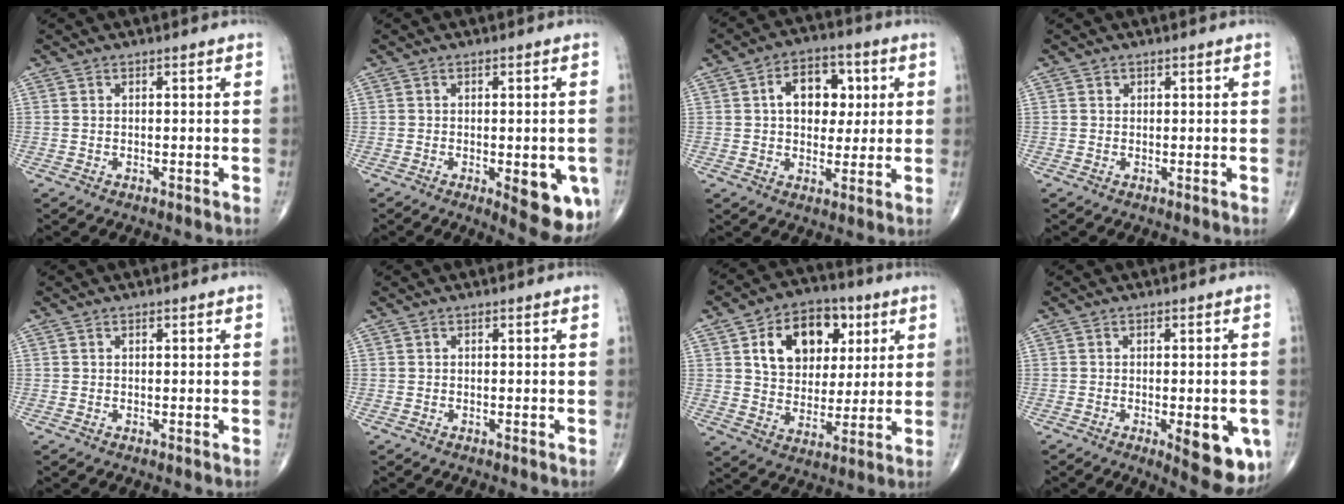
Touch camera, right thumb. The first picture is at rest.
{"total": 10.0, "force": [-2.9, 3.8, 8.8], "torque": [-0.087, -0.013, -0.027]}
{"total": 11.0, "force": [2.3, 7.4, 7.8], "torque": [-0.075, 0.008, 0.034]}
{"total": 0.6, "force": [0.2, 0.5, 0.1], "torque": [0.002, 0.000, 0.004]}
{"total": 0.0}
{"total": 0.0}
{"total": 16.0, "force": [5.6, 11.4, 9.8], "torque": [-0.113, -0.008, 0.093]}
{"total": 10.7, "force": [-3.3, 3.9, 9.4], "torque": [-0.099, -0.013, -0.032]}